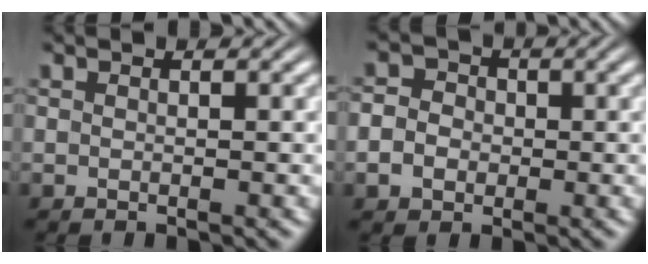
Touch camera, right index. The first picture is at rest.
{"total": 4.8, "force": [-0.5, 4.4, 1.8], "torque": [-0.044, -0.007, -0.015]}